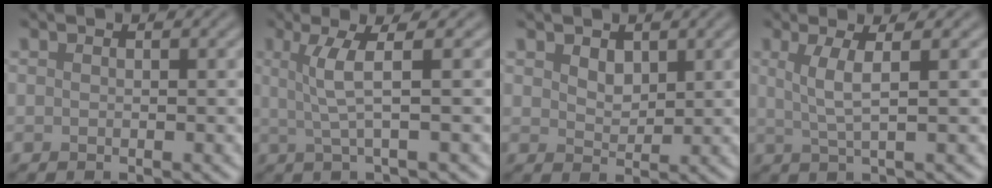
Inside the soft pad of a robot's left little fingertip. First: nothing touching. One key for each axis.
{"total": 3.7, "fx": 0.7, "fy": 0.5, "fz": 3.6, "tx": -0.068, "ty": 0.003, "tz": 0.018}
{"total": 1.9, "fx": 1.1, "fy": 1.2, "fz": 1.0, "tx": -0.021, "ty": -0.002, "tz": 0.023}
{"total": 3.0, "fx": 0.7, "fy": 0.5, "fz": 2.9, "tx": -0.053, "ty": 0.000, "tz": 0.016}